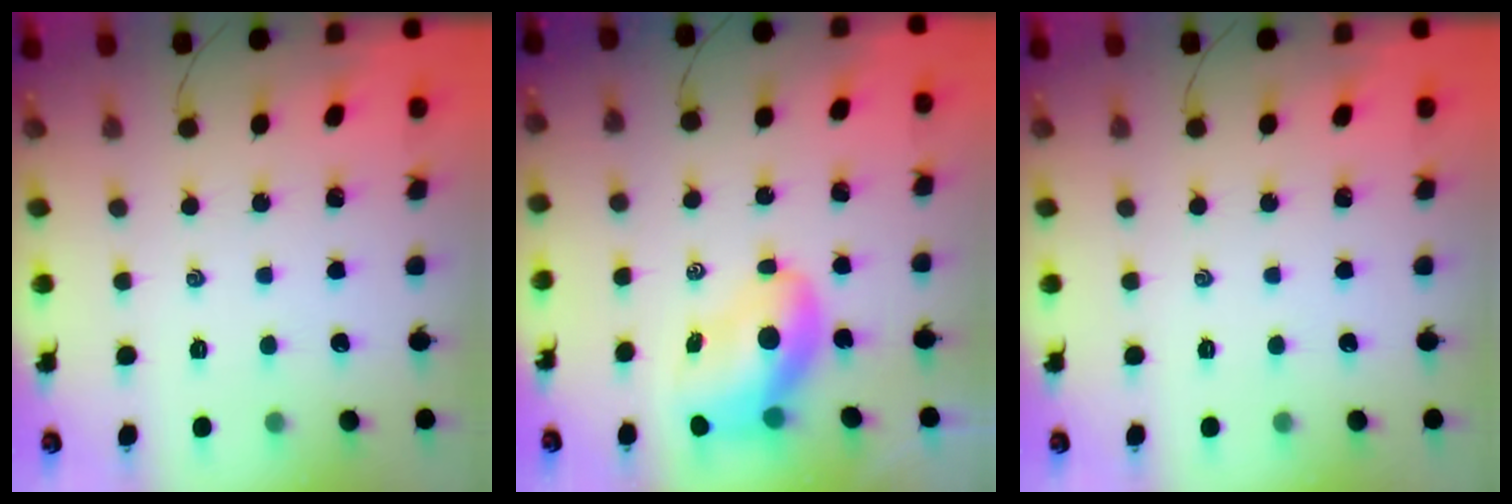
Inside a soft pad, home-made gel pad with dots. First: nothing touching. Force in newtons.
{"total": 8.7, "press": 8.4, "slide": 2.1}
{"total": 0.0}